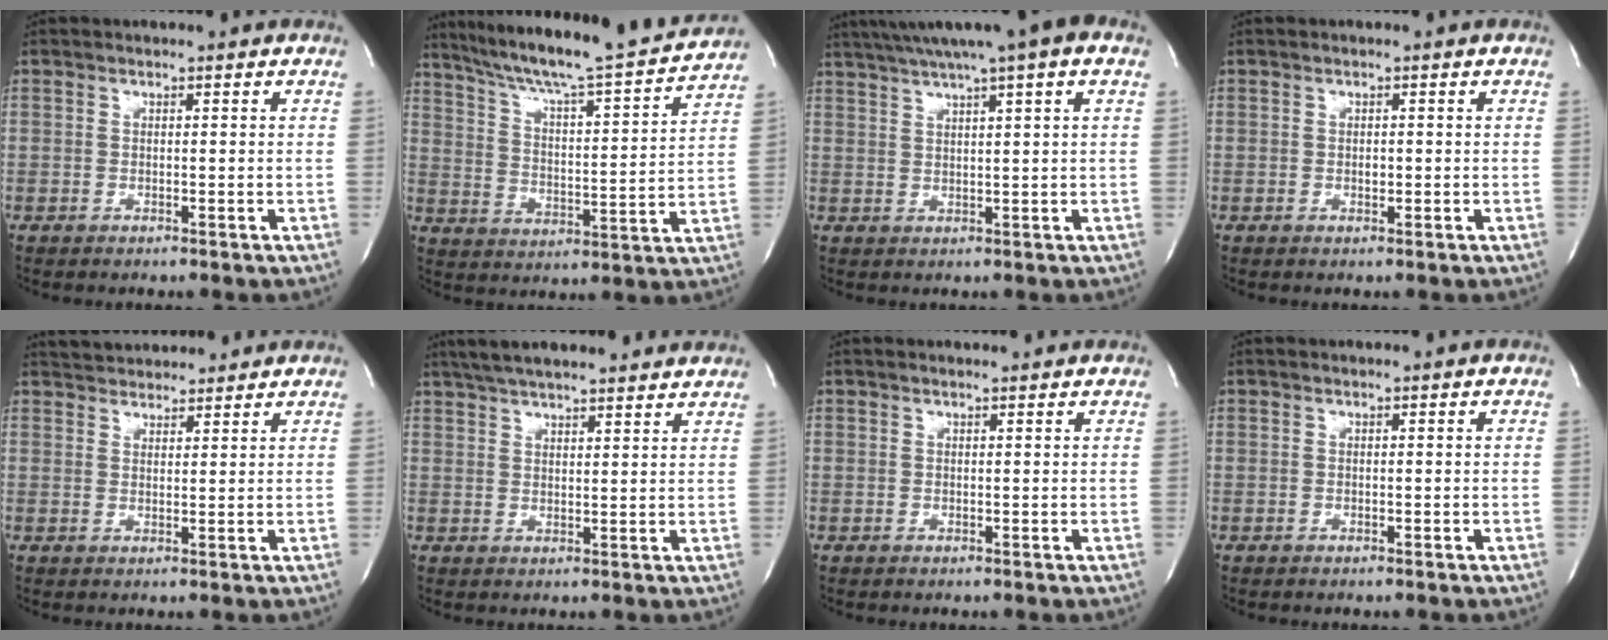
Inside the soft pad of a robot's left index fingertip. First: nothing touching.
{"total": 20.5, "force": [18.6, -0.1, 8.8], "torque": [-0.150, -0.025, 0.272]}
{"total": 11.1, "force": [7.5, 0.2, 8.2], "torque": [-0.140, 0.037, 0.104]}
{"total": 0.8, "force": [-0.1, 0.5, 0.6], "torque": [-0.008, 0.001, -0.002]}
{"total": 7.0, "force": [6.7, 1.7, 1.4], "torque": [-0.022, 0.026, 0.098]}
{"total": 15.9, "force": [14.0, 2.3, 7.2], "torque": [-0.119, 0.041, 0.196]}
{"total": 1.4, "force": [1.4, 0.0, 0.3], "torque": [-0.011, 0.006, 0.021]}
{"total": 0.0}